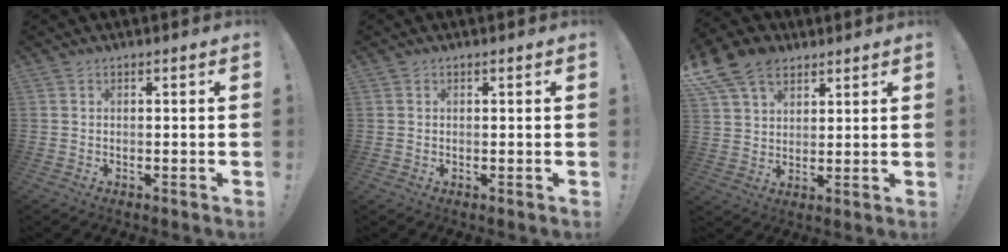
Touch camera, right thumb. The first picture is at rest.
{"total": 0.9, "force": [0.3, 0.8, -0.1], "torque": [0.005, 0.000, 0.006]}
{"total": 12.9, "force": [7.7, 8.7, 5.6], "torque": [-0.099, -0.035, 0.154]}